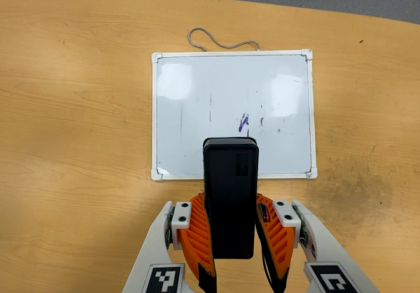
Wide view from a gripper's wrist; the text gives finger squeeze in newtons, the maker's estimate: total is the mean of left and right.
{"total": 9.2, "left": 7.5, "right": 10.9}